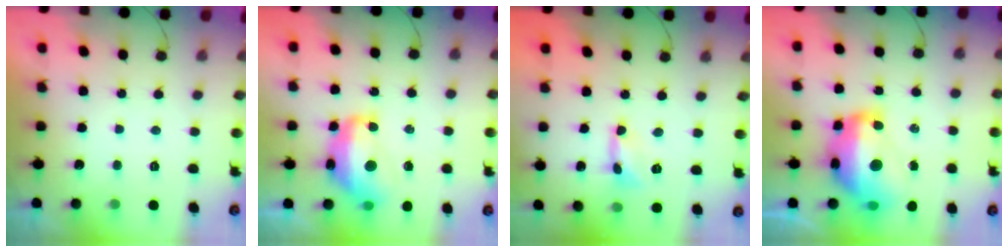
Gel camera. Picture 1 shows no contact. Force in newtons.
{"total": 14.4, "press": 14.3, "slide": 0.9}
{"total": 1.7, "press": 1.7, "slide": 0.1}
{"total": 19.5, "press": 19.4, "slide": 2.1}